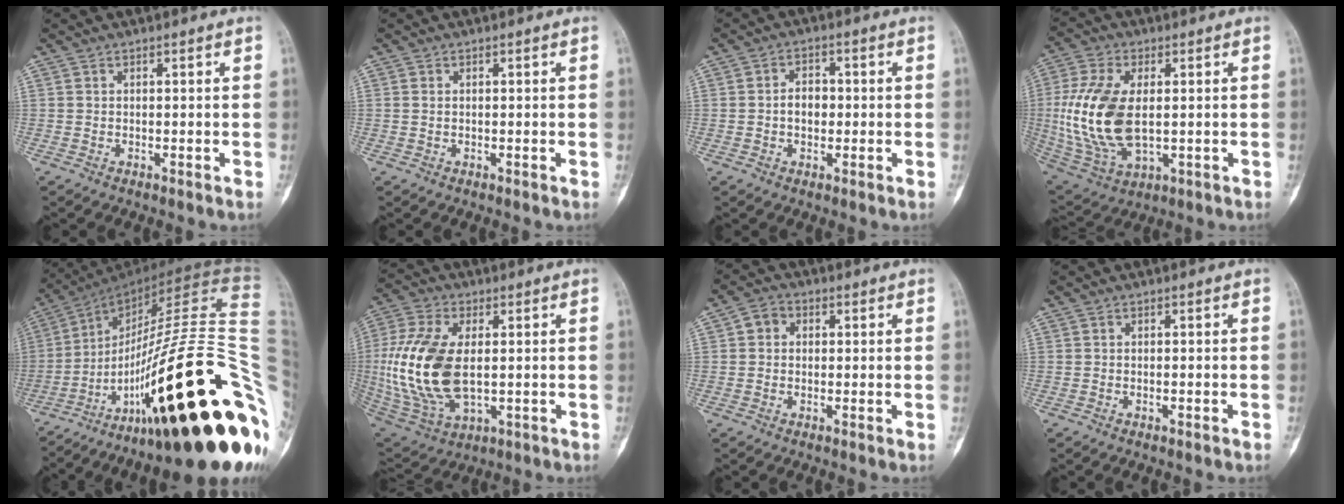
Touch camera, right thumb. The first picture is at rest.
{"total": 0.8, "force": [0.0, 0.6, 0.5], "torque": [-0.017, 0.000, 0.000]}
{"total": 4.3, "force": [-0.4, 3.1, 3.0], "torque": [-0.038, 0.013, -0.011]}
{"total": 17.7, "force": [0.1, 9.8, 14.7], "torque": [-0.318, -0.010, 0.014]}
{"total": 46.3, "force": [-14.2, 11.8, 42.4], "torque": [-0.556, 0.065, -0.224]}
{"total": 19.8, "force": [-0.2, 10.9, 16.5], "torque": [-0.363, -0.011, 0.009]}
{"total": 3.5, "force": [0.4, 3.0, 1.7], "torque": [-0.016, 0.011, 0.001]}
{"total": 0.7, "force": [-0.4, 0.2, 0.6], "torque": [-0.015, 0.005, -0.004]}